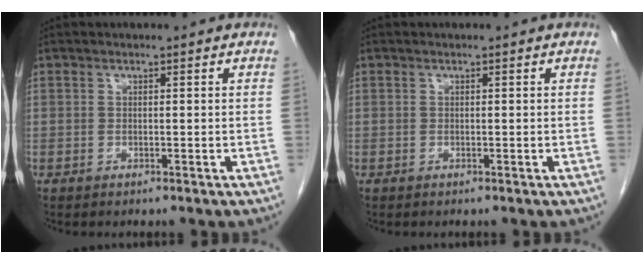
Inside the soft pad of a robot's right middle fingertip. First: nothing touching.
{"total": 0.0}